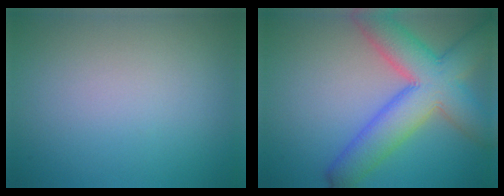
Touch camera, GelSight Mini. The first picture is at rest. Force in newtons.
{"total": 9.4, "press": 9.4, "slide": 0.4}